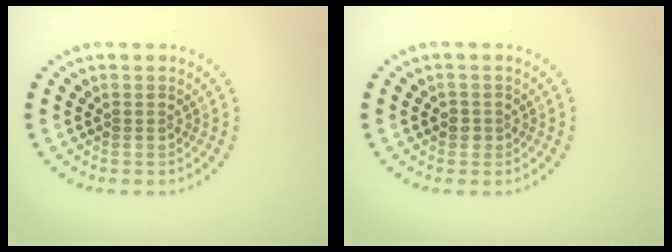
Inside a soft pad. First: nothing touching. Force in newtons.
{"total": 1.1, "press": 0.9, "slide": 0.6}